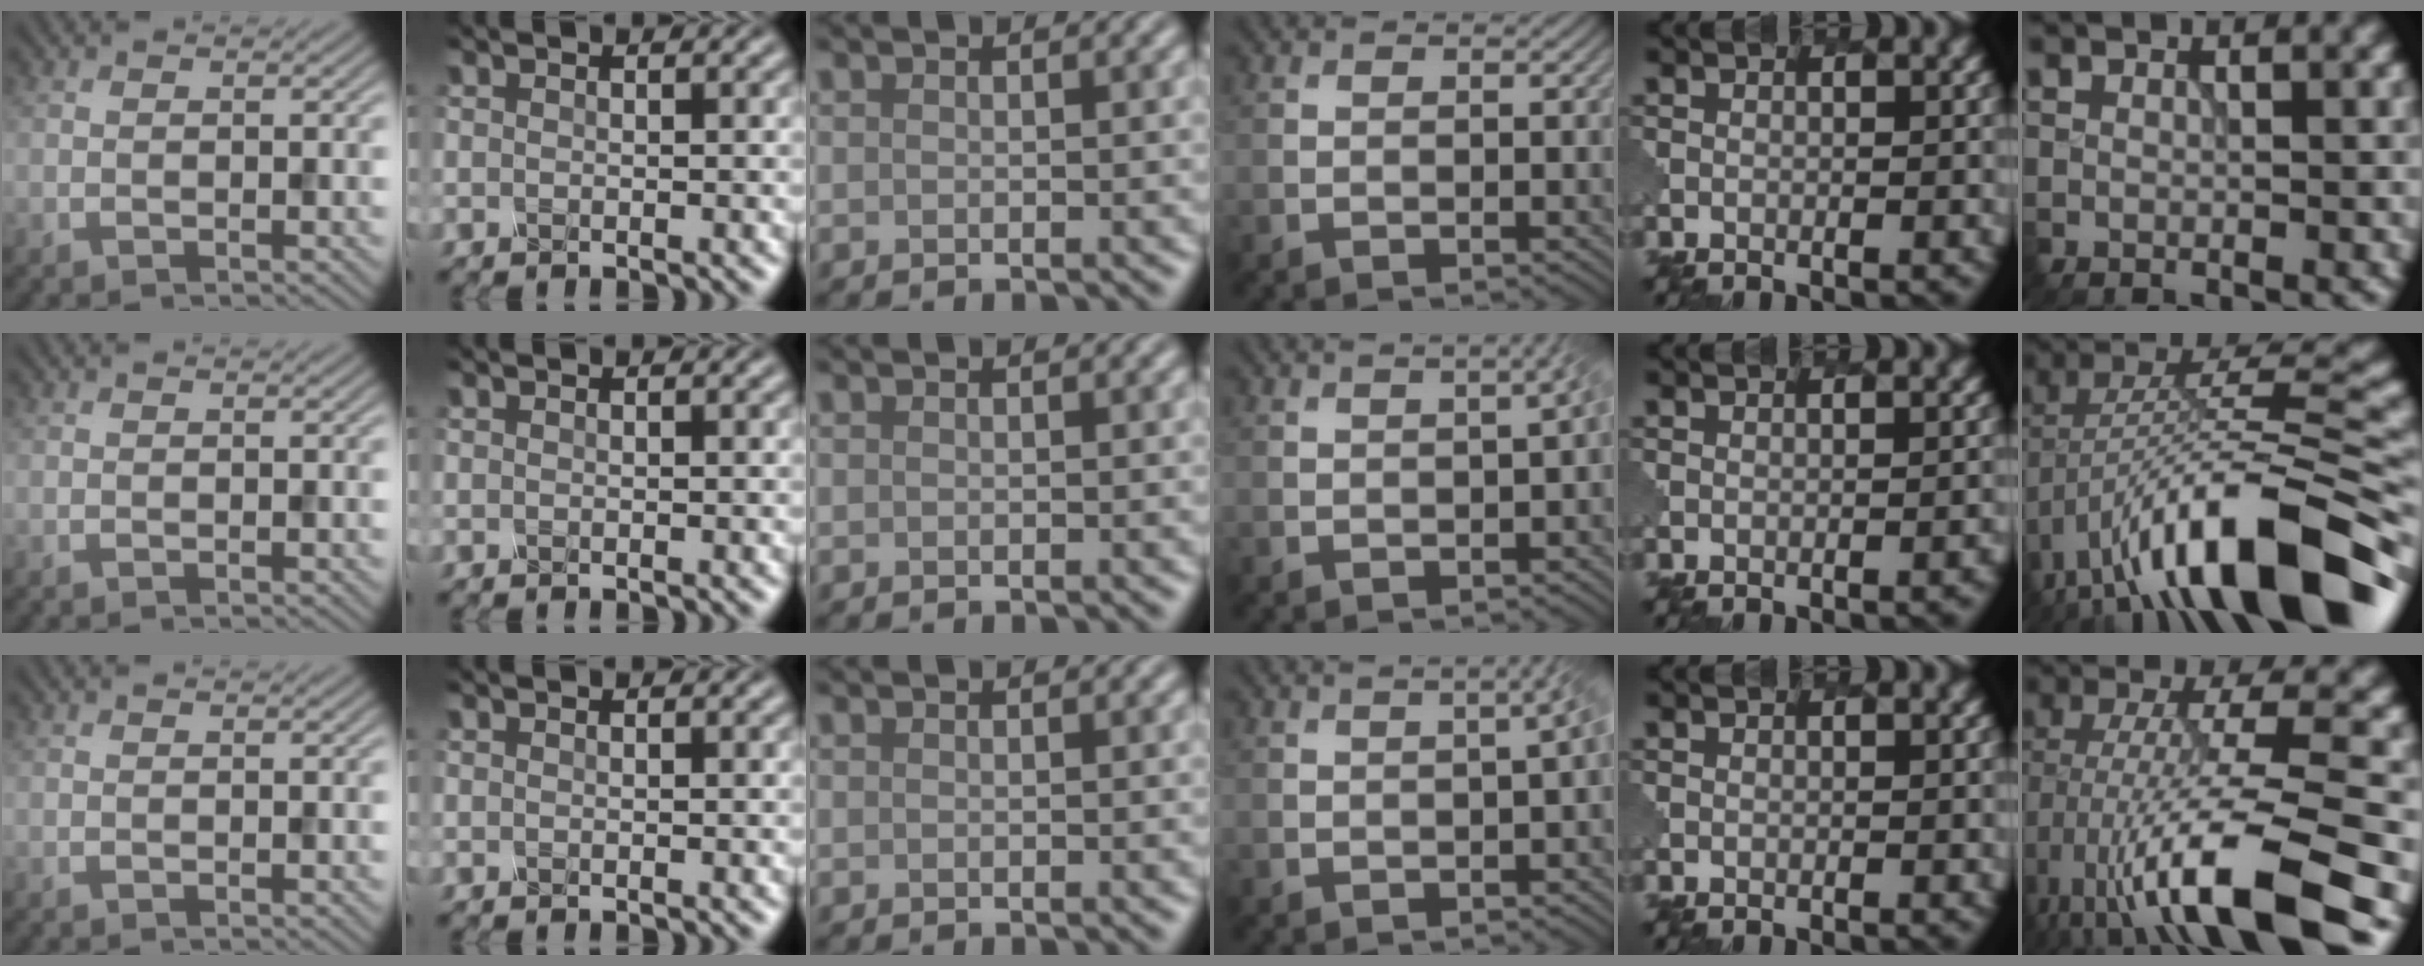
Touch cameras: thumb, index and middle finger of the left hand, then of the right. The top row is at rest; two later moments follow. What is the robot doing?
{"motion": "pour", "object": "mug"}